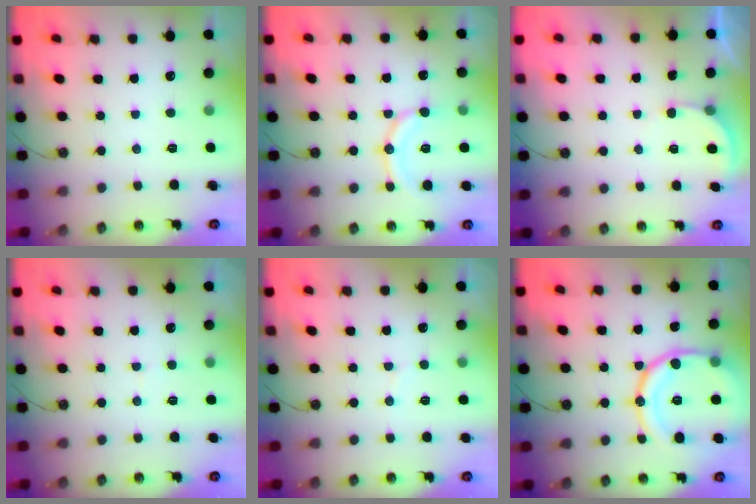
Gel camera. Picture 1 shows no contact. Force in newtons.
{"total": 13.9, "press": 13.5, "slide": 3.3}
{"total": 2.7, "press": 2.7, "slide": 0.2}
{"total": 2.6, "press": 2.4, "slide": 0.9}
{"total": 2.9, "press": 2.7, "slide": 1.1}
{"total": 17.9, "press": 17.8, "slide": 2.1}